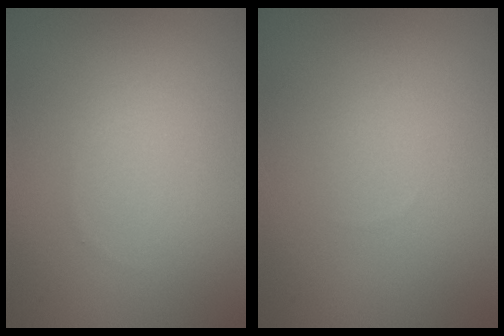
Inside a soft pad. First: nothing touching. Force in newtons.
{"total": 0.0}